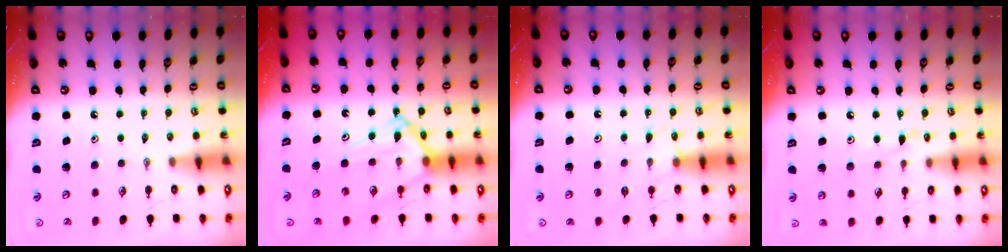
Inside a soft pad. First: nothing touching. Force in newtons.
{"total": 13.2, "press": 13.2, "slide": 1.4}
{"total": 5.3, "press": 5.3, "slide": 0.7}
{"total": 8.4, "press": 8.4, "slide": 0.6}